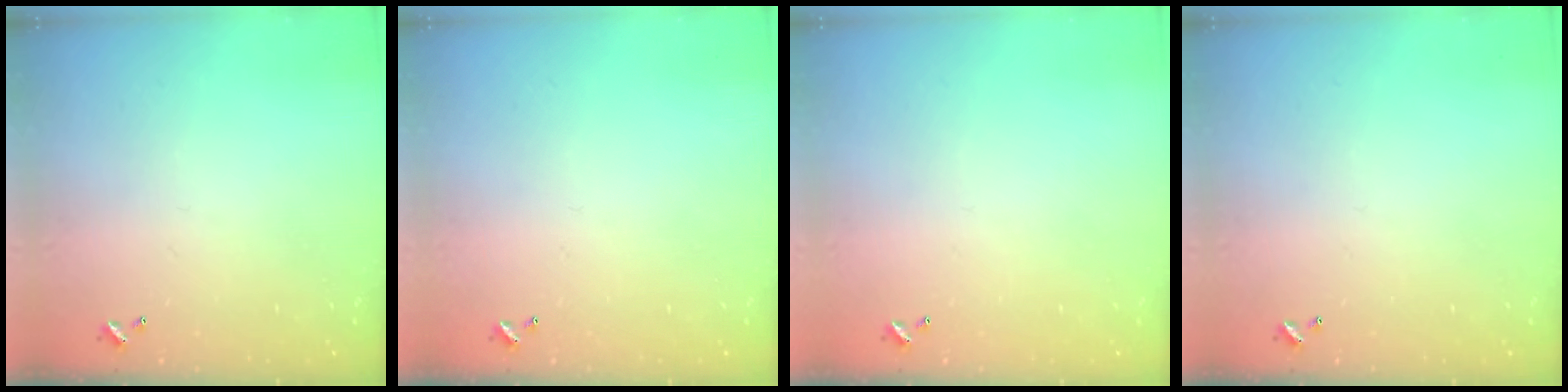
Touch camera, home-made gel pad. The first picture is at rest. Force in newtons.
{"total": 0.0}
{"total": 0.0}
{"total": 0.0}